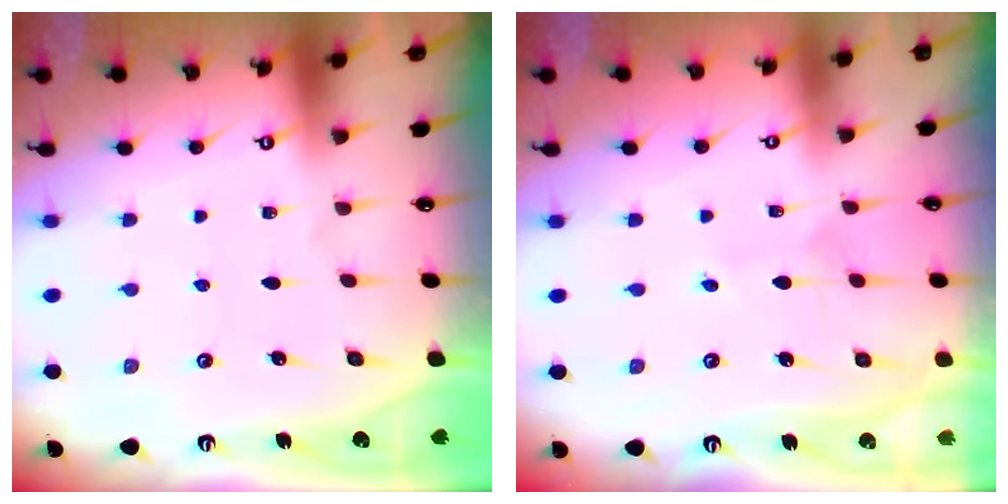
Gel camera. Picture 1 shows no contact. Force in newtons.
{"total": 2.1, "press": 2.1, "slide": 0.1}